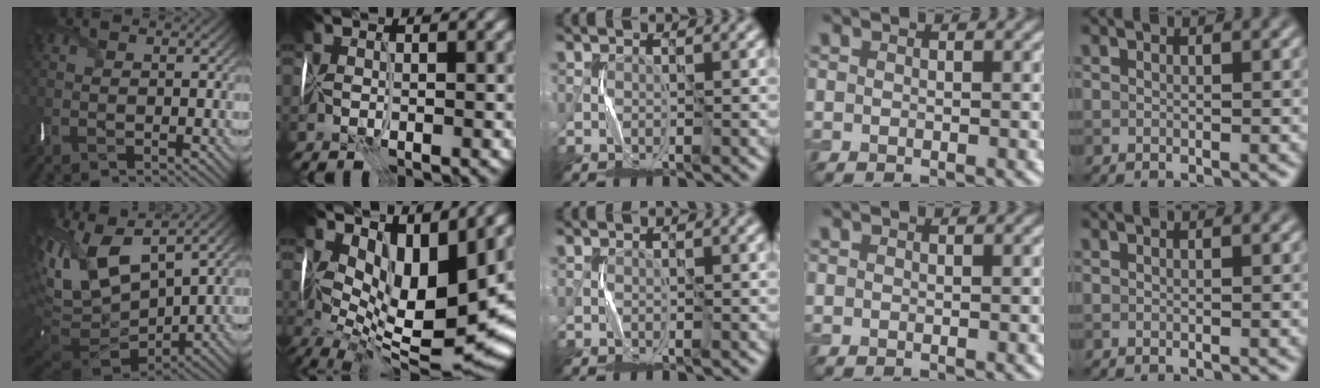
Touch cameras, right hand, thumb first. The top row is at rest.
{"thumb": {"total": 15.4, "force": [4.8, 6.8, 13.0], "torque": [-0.271, -0.005, 0.108]}, "index": {"total": 10.5, "force": [2.7, 4.5, 9.1], "torque": [-0.161, -0.016, 0.057]}}